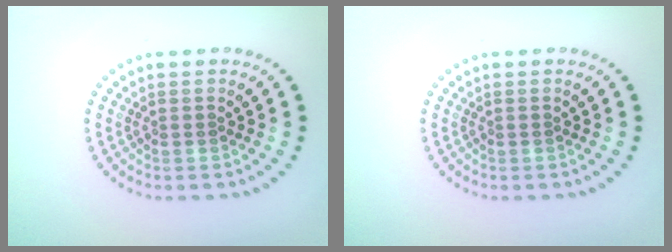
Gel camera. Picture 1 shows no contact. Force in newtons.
{"total": 0.0}